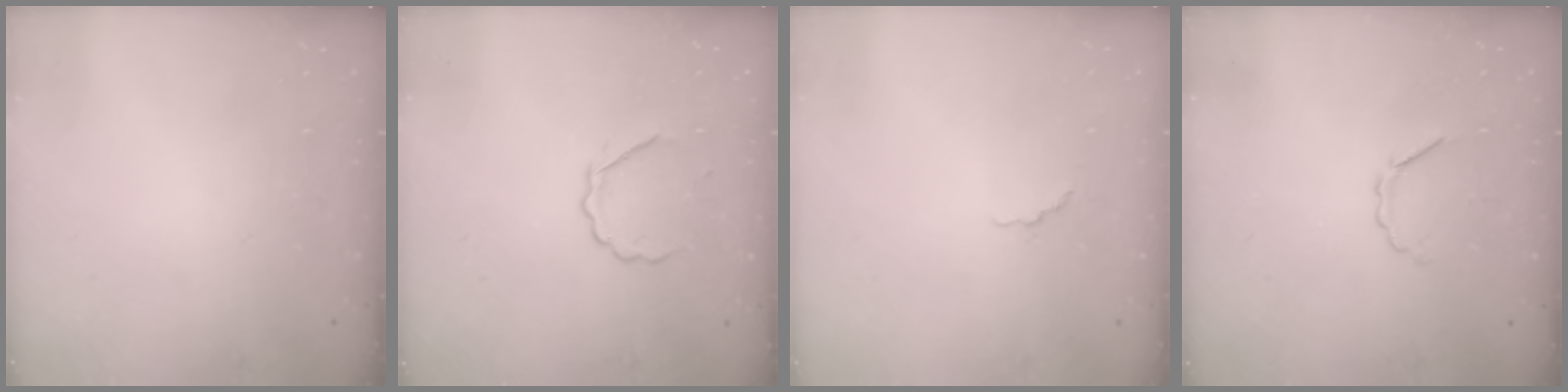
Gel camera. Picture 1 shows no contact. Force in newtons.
{"total": 4.2, "press": 4.2, "slide": 0.7}
{"total": 1.4, "press": 1.2, "slide": 0.6}
{"total": 2.9, "press": 2.7, "slide": 1.0}